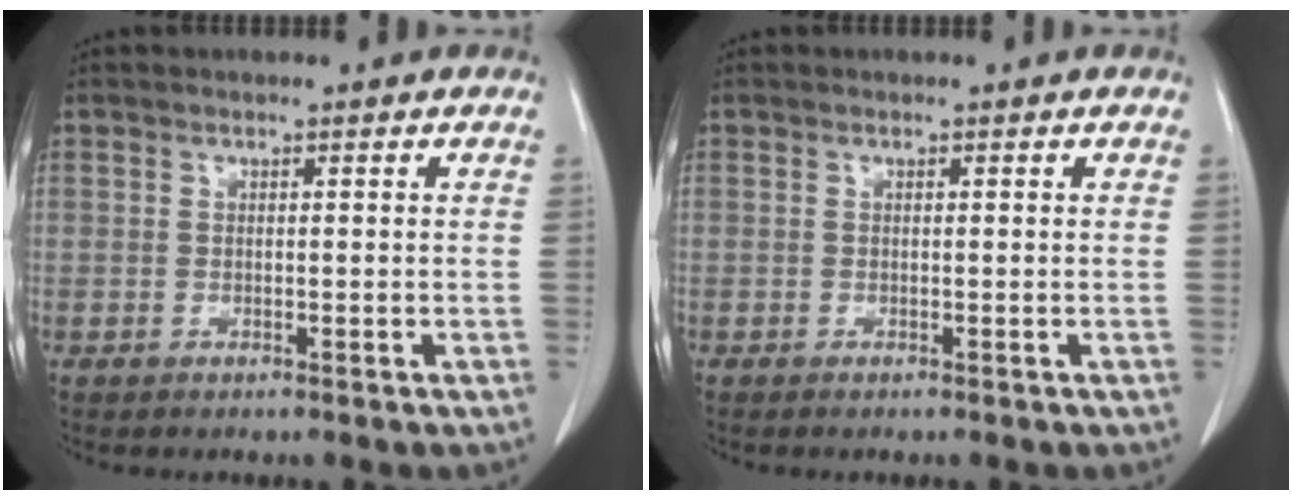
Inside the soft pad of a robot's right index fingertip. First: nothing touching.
{"total": 0.0}